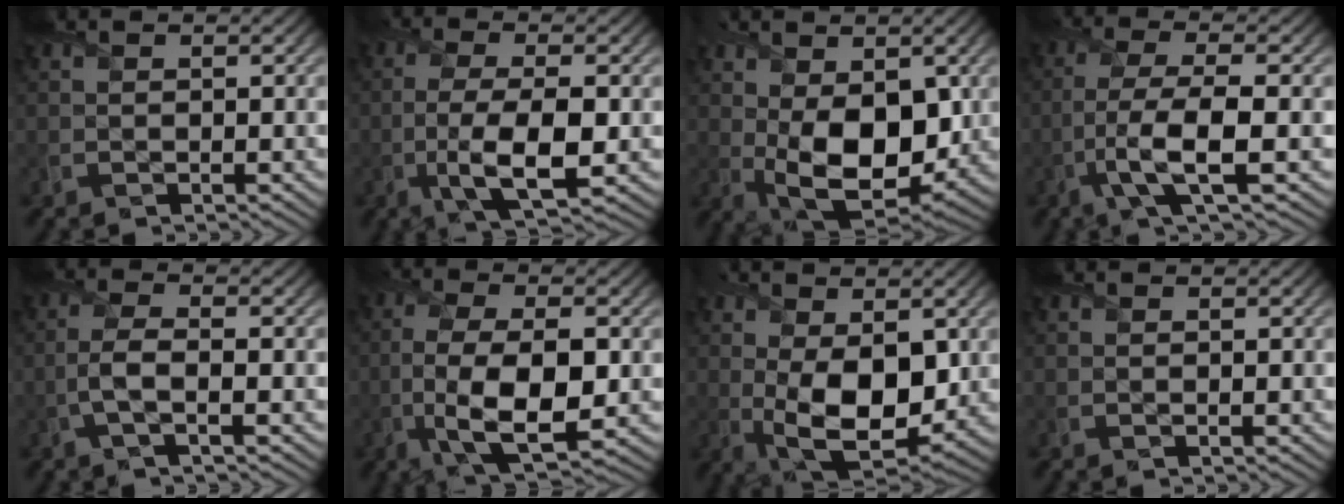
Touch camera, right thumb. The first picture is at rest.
{"total": 8.5, "force": [-2.2, 3.0, 7.6], "torque": [-0.154, -0.004, -0.040]}
{"total": 12.3, "force": [0.1, 7.1, 10.0], "torque": [-0.197, -0.016, 0.012]}
{"total": 7.4, "force": [-2.4, 1.7, 6.8], "torque": [-0.137, 0.009, -0.060]}
{"total": 3.6, "force": [-1.1, 1.0, 3.2], "torque": [-0.078, 0.005, -0.031]}
{"total": 11.2, "force": [-2.6, 4.6, 10.0], "torque": [-0.205, -0.008, -0.046]}
{"total": 10.8, "force": [-0.3, 5.9, 9.0], "torque": [-0.181, -0.016, 0.006]}
{"total": 0.0}